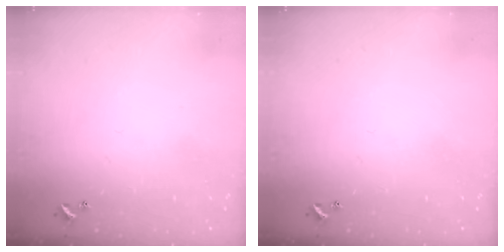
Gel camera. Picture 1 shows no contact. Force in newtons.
{"total": 0.0}